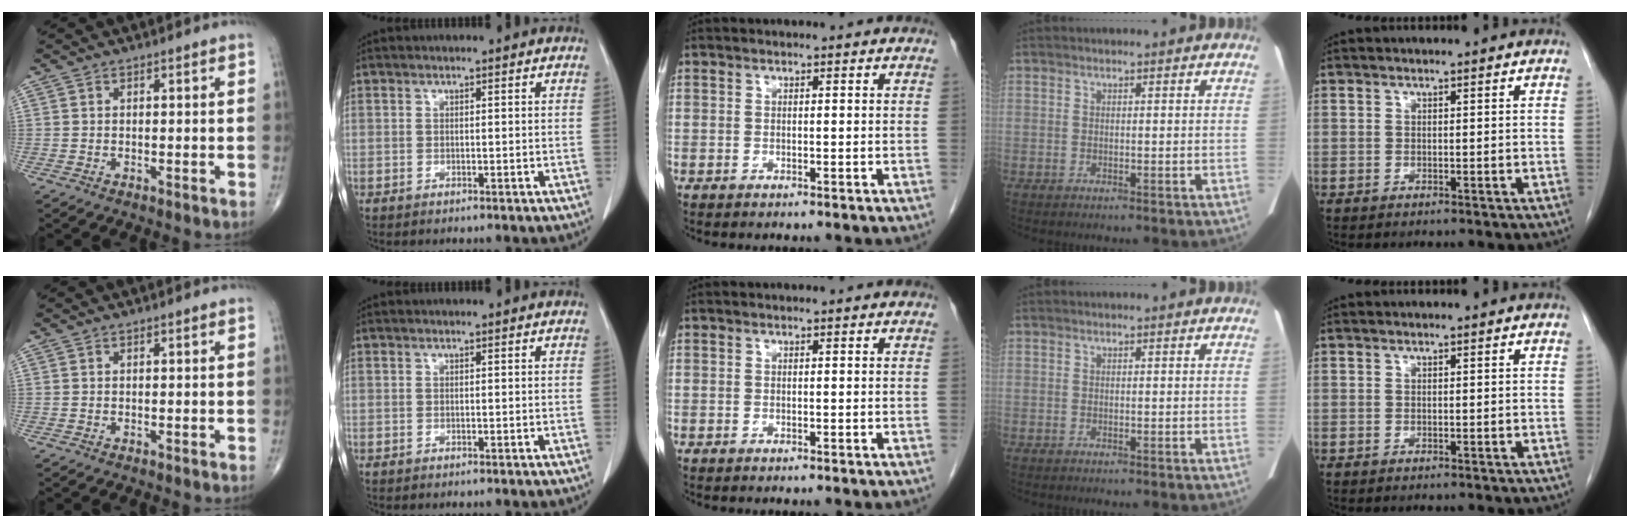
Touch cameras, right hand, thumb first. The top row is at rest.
{}